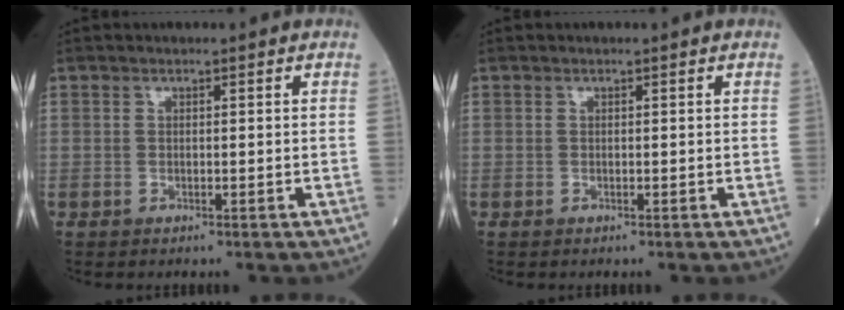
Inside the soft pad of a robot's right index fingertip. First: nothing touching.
{"total": 0.0}